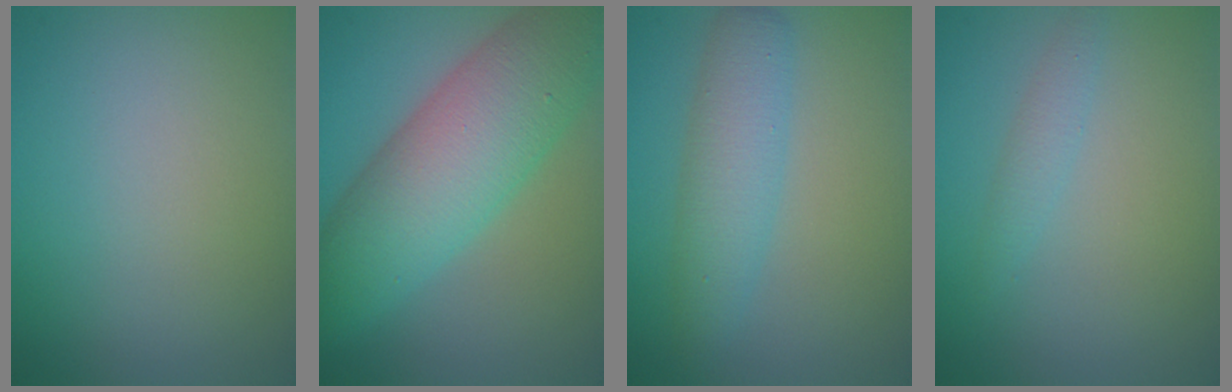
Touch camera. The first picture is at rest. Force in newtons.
{"total": 9.6, "press": 9.6, "slide": 0.1}
{"total": 3.9, "press": 3.9, "slide": 0.1}
{"total": 1.3, "press": 1.3, "slide": 0.1}